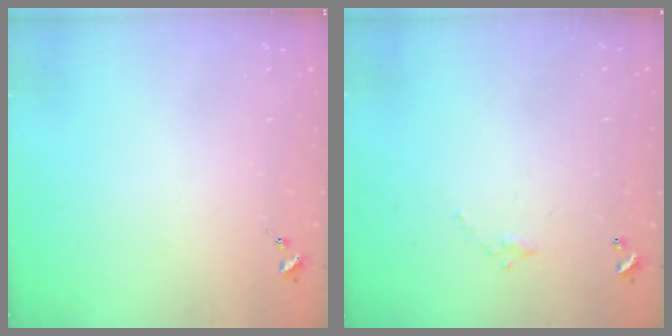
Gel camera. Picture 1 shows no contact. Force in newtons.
{"total": 4.0, "press": 4.0, "slide": 0.2}